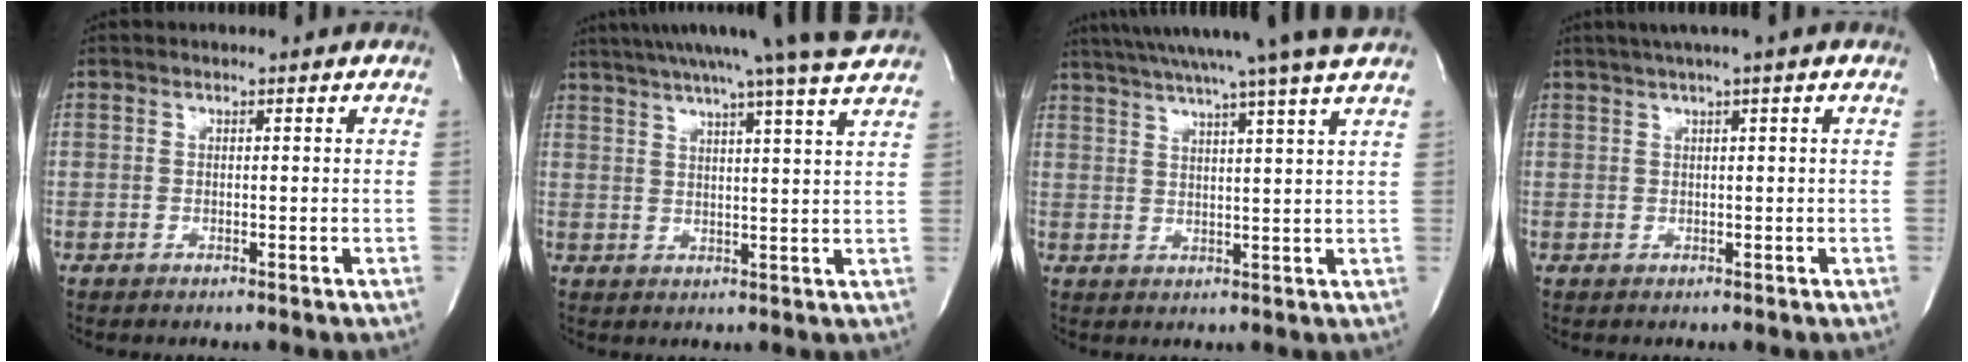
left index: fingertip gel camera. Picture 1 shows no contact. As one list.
[{"total": 18.2, "force": [15.9, -2.0, 8.7], "torque": [-0.152, -0.013, 0.209]}, {"total": 17.7, "force": [15.1, -2.1, 9.0], "torque": [-0.156, -0.009, 0.208]}, {"total": 3.8, "force": [2.4, -0.8, 2.8], "torque": [-0.050, 0.018, 0.044]}]